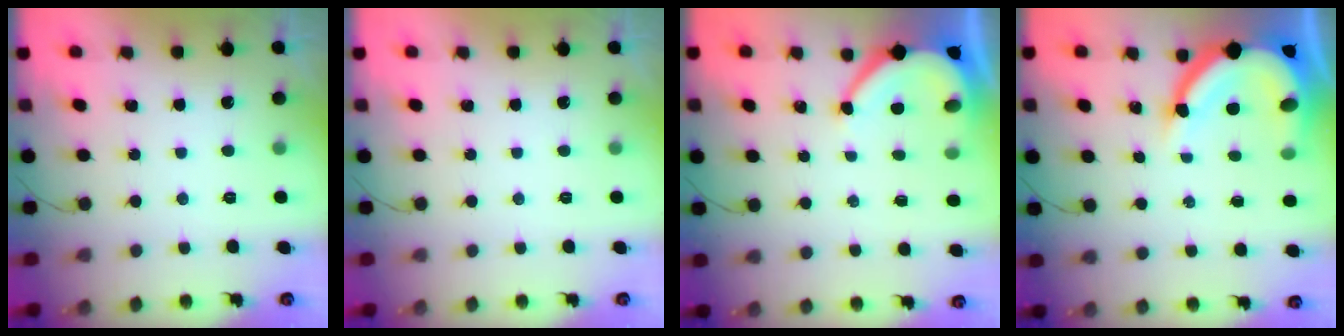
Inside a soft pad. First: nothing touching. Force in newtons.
{"total": 0.0}
{"total": 6.6, "press": 6.6, "slide": 0.6}
{"total": 14.5, "press": 14.4, "slide": 1.3}